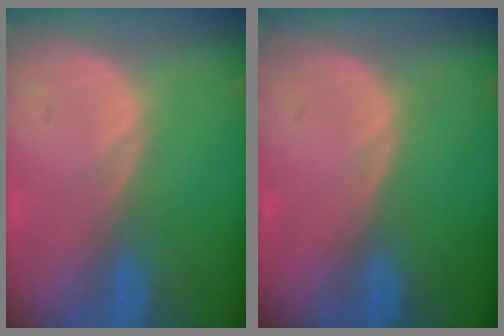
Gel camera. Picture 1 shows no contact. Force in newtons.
{"total": 0.0}